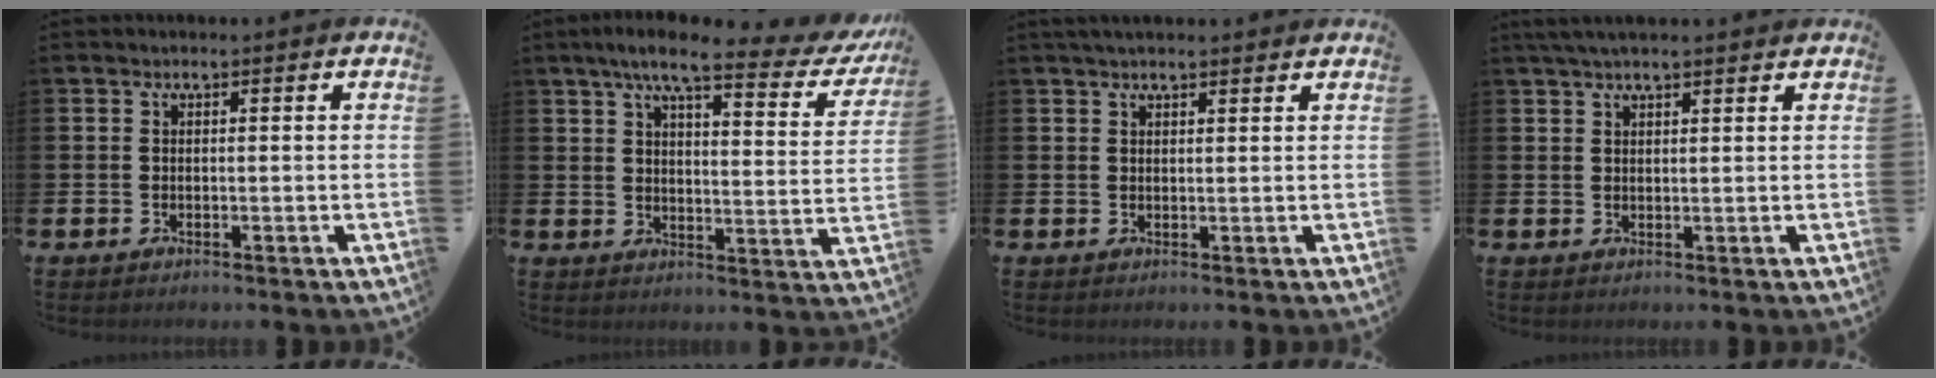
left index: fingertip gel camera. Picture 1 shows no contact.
{"total": 7.9, "force": [6.2, 1.3, 4.7], "torque": [-0.094, -0.034, 0.098]}
{"total": 2.1, "force": [1.9, 0.5, 0.7], "torque": [-0.013, 0.001, 0.034]}
{"total": 2.9, "force": [2.4, 0.6, 1.4], "torque": [-0.029, 0.000, 0.044]}